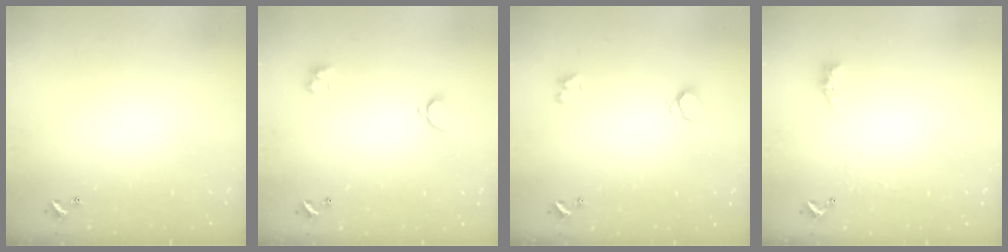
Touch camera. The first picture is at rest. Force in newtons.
{"total": 1.6, "press": 1.6, "slide": 0.5}
{"total": 1.9, "press": 1.8, "slide": 0.4}
{"total": 2.0, "press": 1.9, "slide": 0.6}